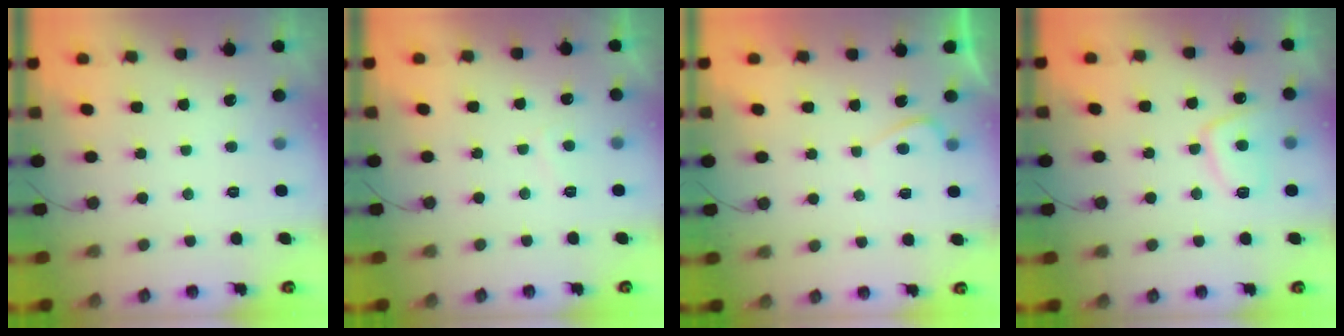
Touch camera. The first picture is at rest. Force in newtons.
{"total": 1.6, "press": 1.4, "slide": 0.7}
{"total": 0.7, "press": 0.6, "slide": 0.4}
{"total": 8.1, "press": 8.0, "slide": 1.1}